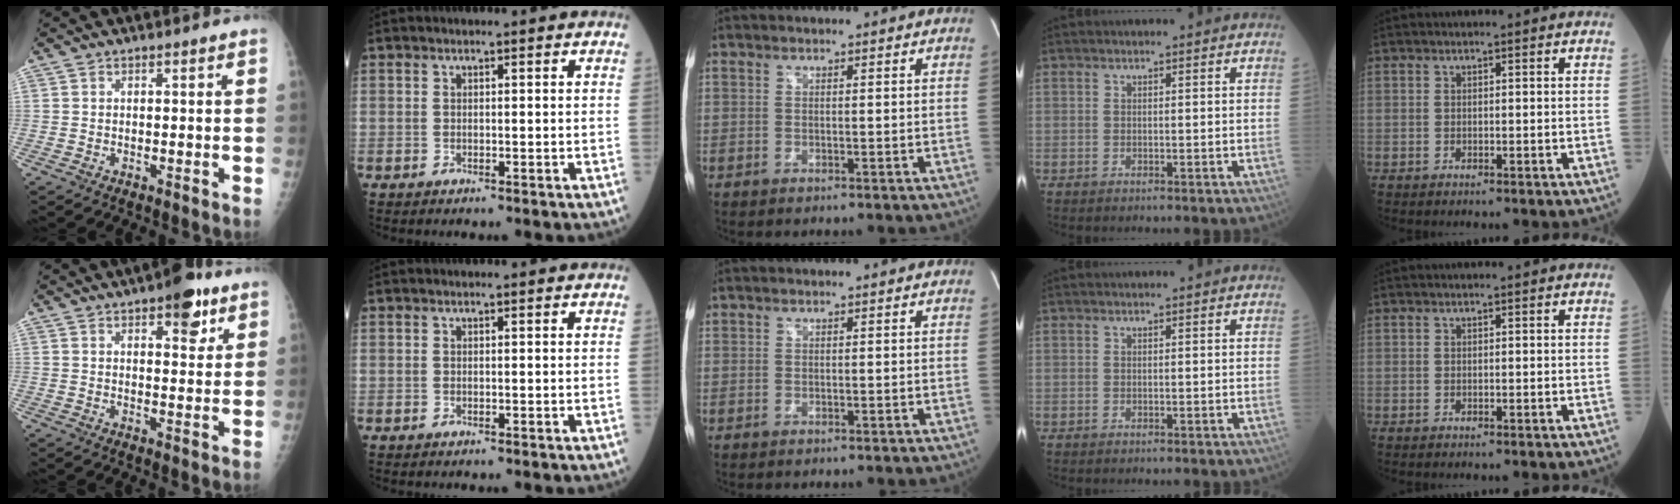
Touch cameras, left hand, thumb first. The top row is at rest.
{"thumb": {"total": 8.0, "force": [4.6, 3.4, 5.6], "torque": [-0.051, -0.019, 0.058]}}